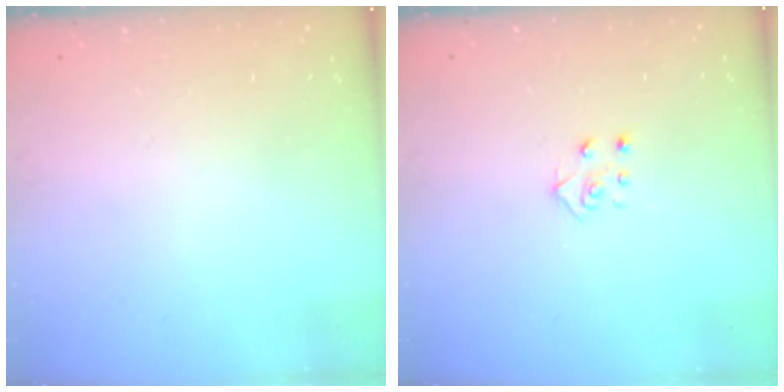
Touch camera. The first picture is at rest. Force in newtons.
{"total": 4.6, "press": 4.6, "slide": 0.4}